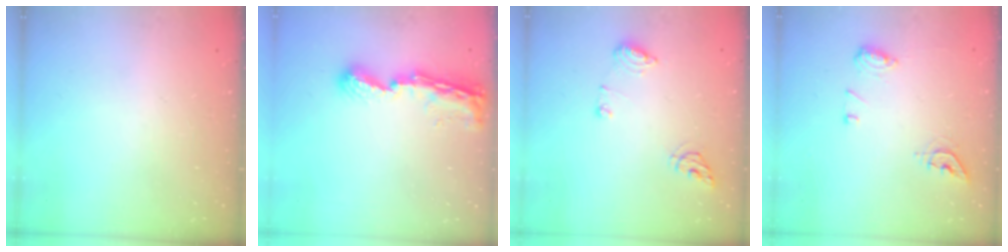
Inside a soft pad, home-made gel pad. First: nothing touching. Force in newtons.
{"total": 8.4, "press": 8.4, "slide": 1.1}
{"total": 8.9, "press": 8.8, "slide": 1.1}
{"total": 9.0, "press": 8.9, "slide": 0.9}